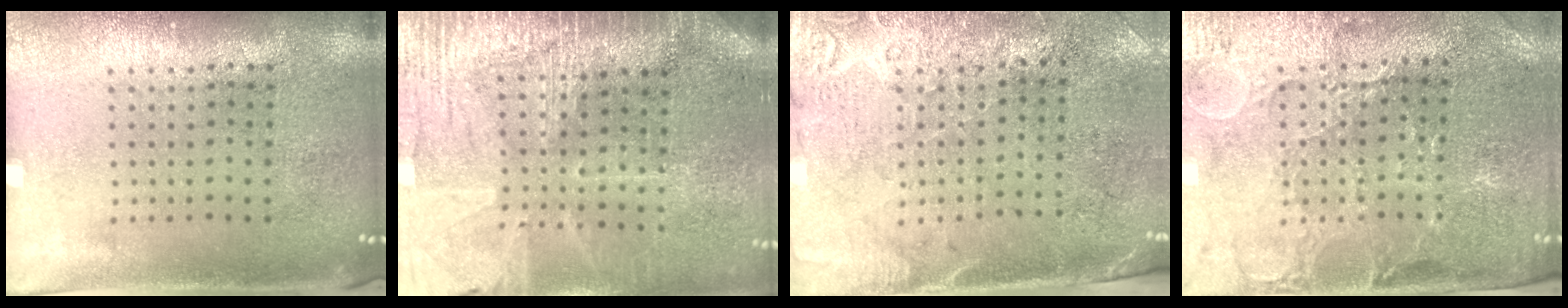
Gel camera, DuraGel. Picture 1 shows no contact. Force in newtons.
{"total": 3.5, "press": 3.3, "slide": 1.3}
{"total": 2.7, "press": 2.4, "slide": 1.2}
{"total": 1.6, "press": 1.5, "slide": 0.5}